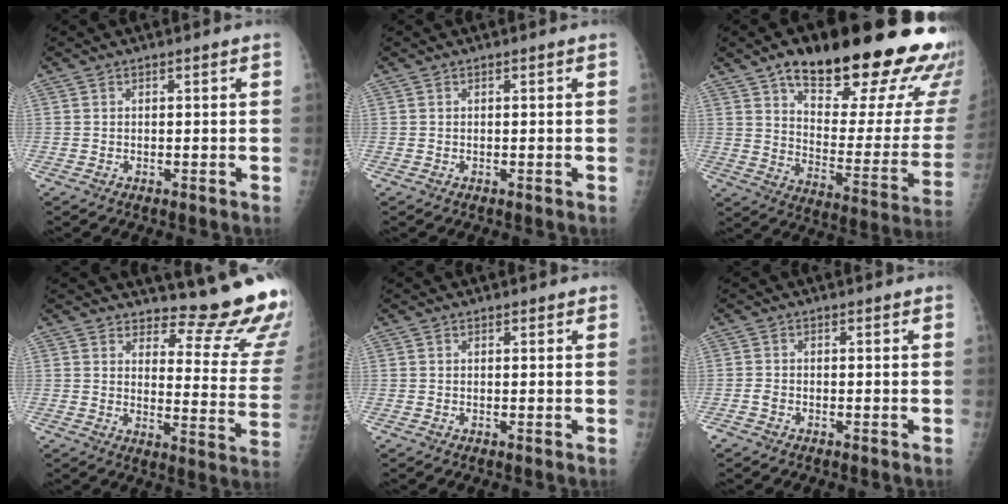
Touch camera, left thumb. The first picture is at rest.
{"total": 0.0}
{"total": 32.3, "force": [19.9, 10.7, 23.0], "torque": [-0.257, -0.055, 0.285]}
{"total": 16.3, "force": [14.7, 3.6, 6.0], "torque": [-0.030, -0.161, 0.162]}
{"total": 0.5, "force": [0.4, 0.3, 0.1], "torque": [-0.001, -0.002, 0.003]}
{"total": 1.3, "force": [-0.8, 0.8, 0.7], "torque": [-0.017, 0.001, -0.018]}